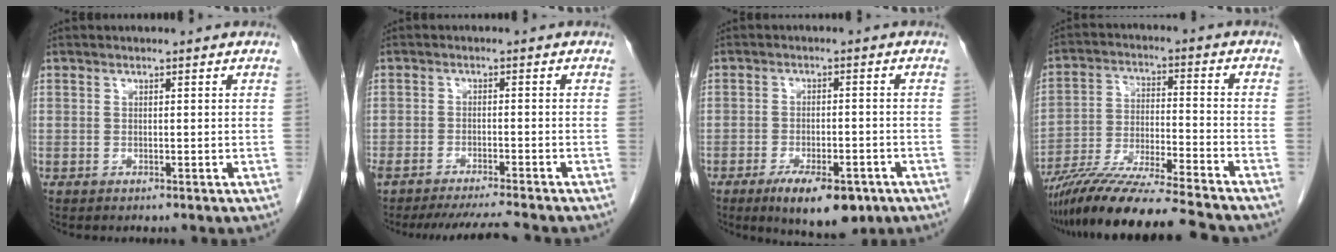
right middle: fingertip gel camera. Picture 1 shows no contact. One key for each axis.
{"total": 7.4, "fx": -6.9, "fy": -0.3, "fz": 2.9, "tx": -0.039, "ty": -0.010, "tz": -0.108}
{"total": 9.5, "fx": -6.0, "fy": 3.4, "fz": 6.6, "tx": -0.093, "ty": -0.007, "tz": -0.086}
{"total": 16.7, "fx": -14.6, "fy": -0.3, "fz": 8.2, "tx": -0.157, "ty": -0.029, "tz": -0.255}